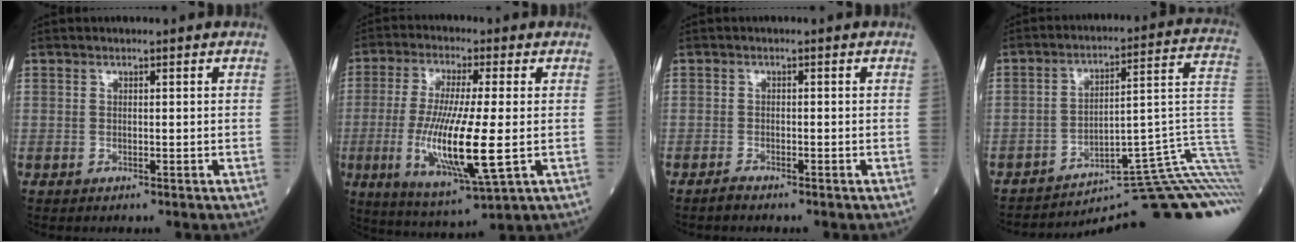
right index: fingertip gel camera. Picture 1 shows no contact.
{"total": 15.1, "force": [-2.5, 1.9, 14.8], "torque": [-0.300, -0.032, -0.040]}
{"total": 1.6, "force": [-1.4, 0.6, 0.6], "torque": [-0.023, -0.003, -0.025]}
{"total": 23.7, "force": [-17.2, 1.5, 16.2], "torque": [-0.109, 0.048, -0.229]}